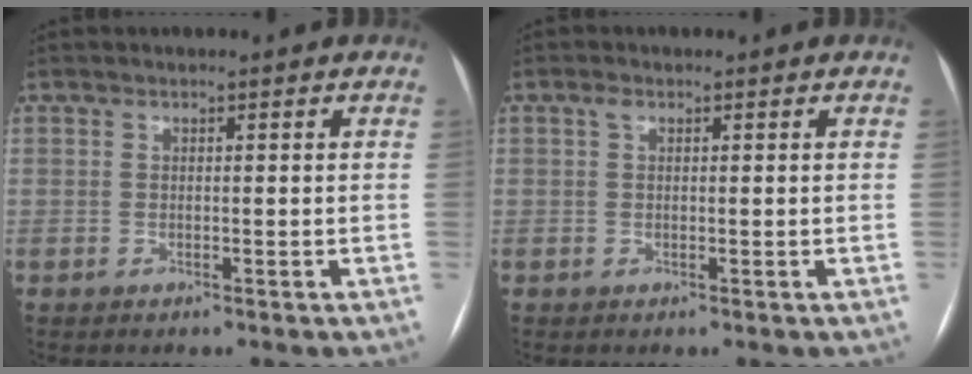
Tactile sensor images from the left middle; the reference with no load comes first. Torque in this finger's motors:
{"motor_torque": [0.15, -0.19, 0.08, 0.04]}